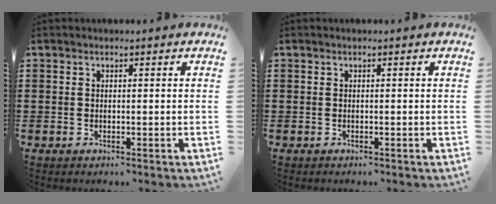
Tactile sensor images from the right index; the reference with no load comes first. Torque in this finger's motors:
{"motor_torque": [-1.01, 1.13, -1.05, -0.14]}